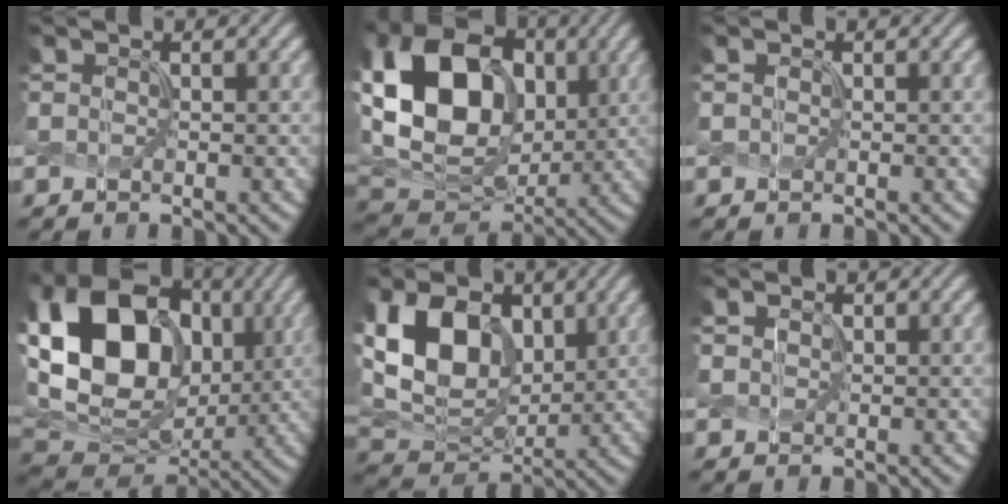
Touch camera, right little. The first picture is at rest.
{"total": 13.8, "force": [2.6, 9.9, 9.2], "torque": [-0.185, 0.015, 0.043]}
{"total": 0.0}
{"total": 16.0, "force": [2.8, 11.8, 10.5], "torque": [-0.208, 0.018, 0.047]}
{"total": 10.5, "force": [2.9, 7.3, 7.0], "torque": [-0.155, 0.005, 0.044]}
{"total": 0.8, "force": [0.4, 0.6, 0.3], "torque": [-0.009, -0.001, 0.010]}